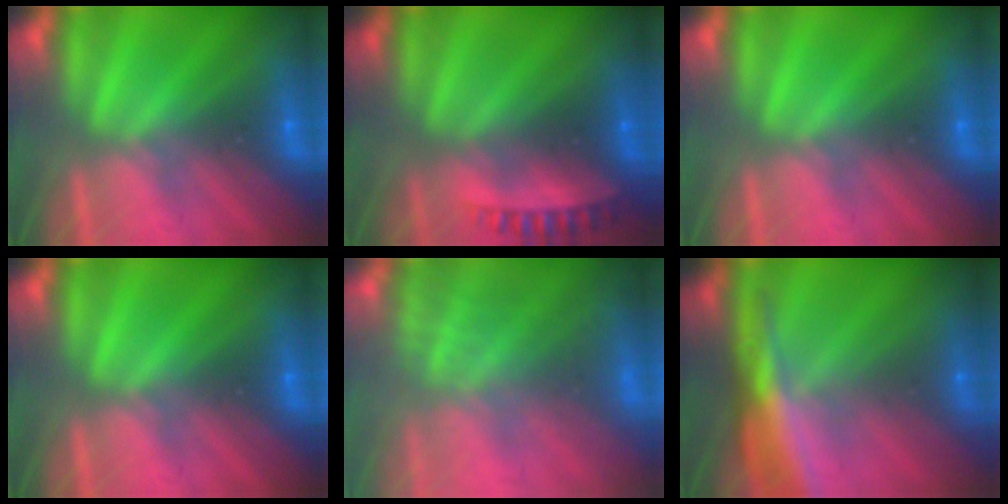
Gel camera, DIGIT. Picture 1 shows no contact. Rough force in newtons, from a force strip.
{"total": 2.9}
{"total": 0.0}
{"total": 0.0}
{"total": 8.7}
{"total": 5.6}